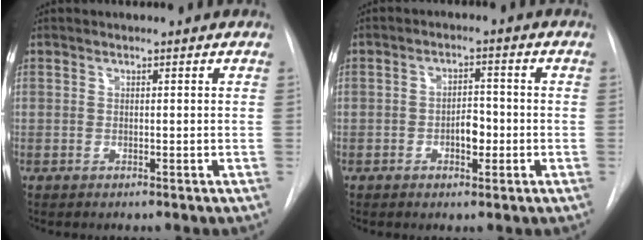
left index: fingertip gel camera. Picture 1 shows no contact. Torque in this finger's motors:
{"motor_torque": [0.52, 0.31, 0.07, 0.04]}